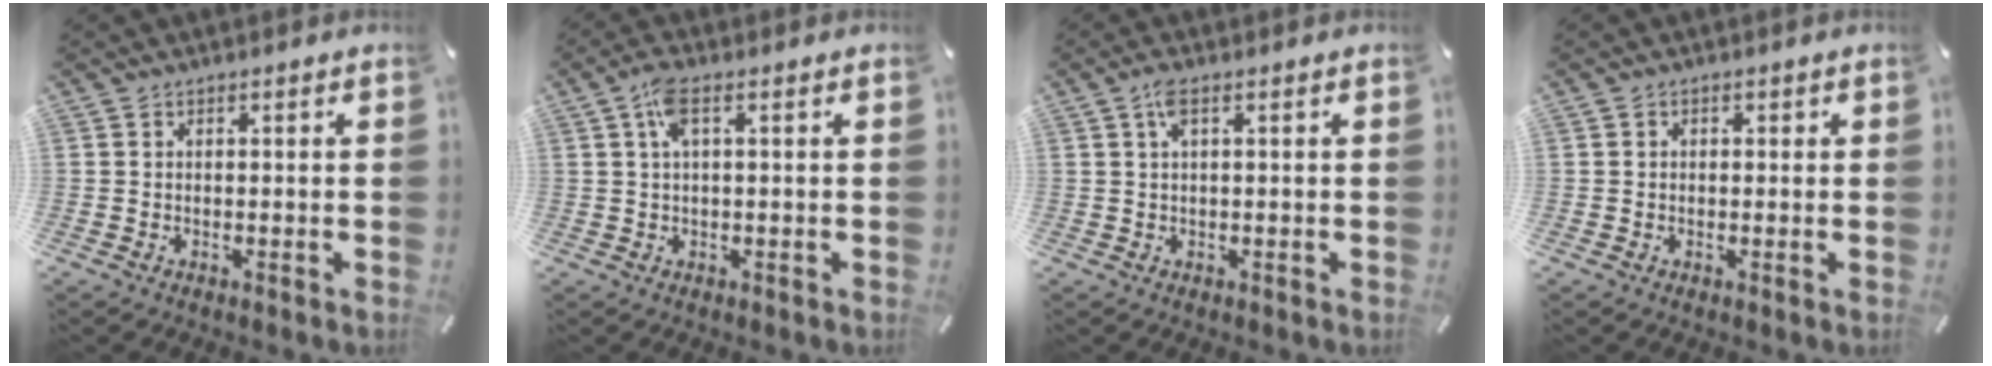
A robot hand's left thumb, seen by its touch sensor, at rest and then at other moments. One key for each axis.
{"total": 4.9, "fx": 1.3, "fy": 1.5, "fz": 4.4, "tx": -0.091, "ty": 0.007, "tz": 0.022}
{"total": 2.8, "fx": 0.9, "fy": 0.8, "fz": 2.5, "tx": -0.055, "ty": 0.006, "tz": 0.014}
{"total": 1.0, "fx": -0.1, "fy": 1.0, "fz": 0.3, "tx": -0.007, "ty": 0.006, "tz": -0.005}